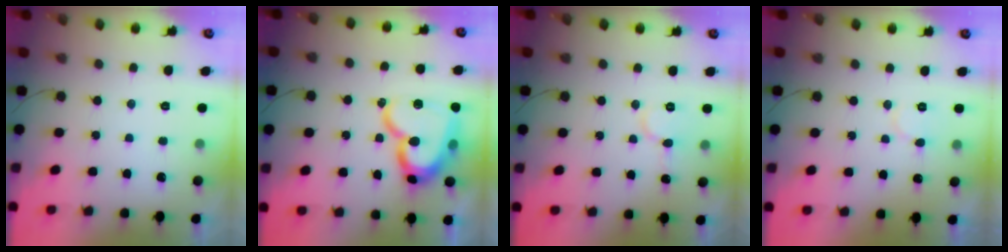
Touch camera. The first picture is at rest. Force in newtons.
{"total": 19.7, "press": 19.6, "slide": 1.8}
{"total": 6.5, "press": 6.5, "slide": 0.8}
{"total": 5.3, "press": 5.3, "slide": 0.6}